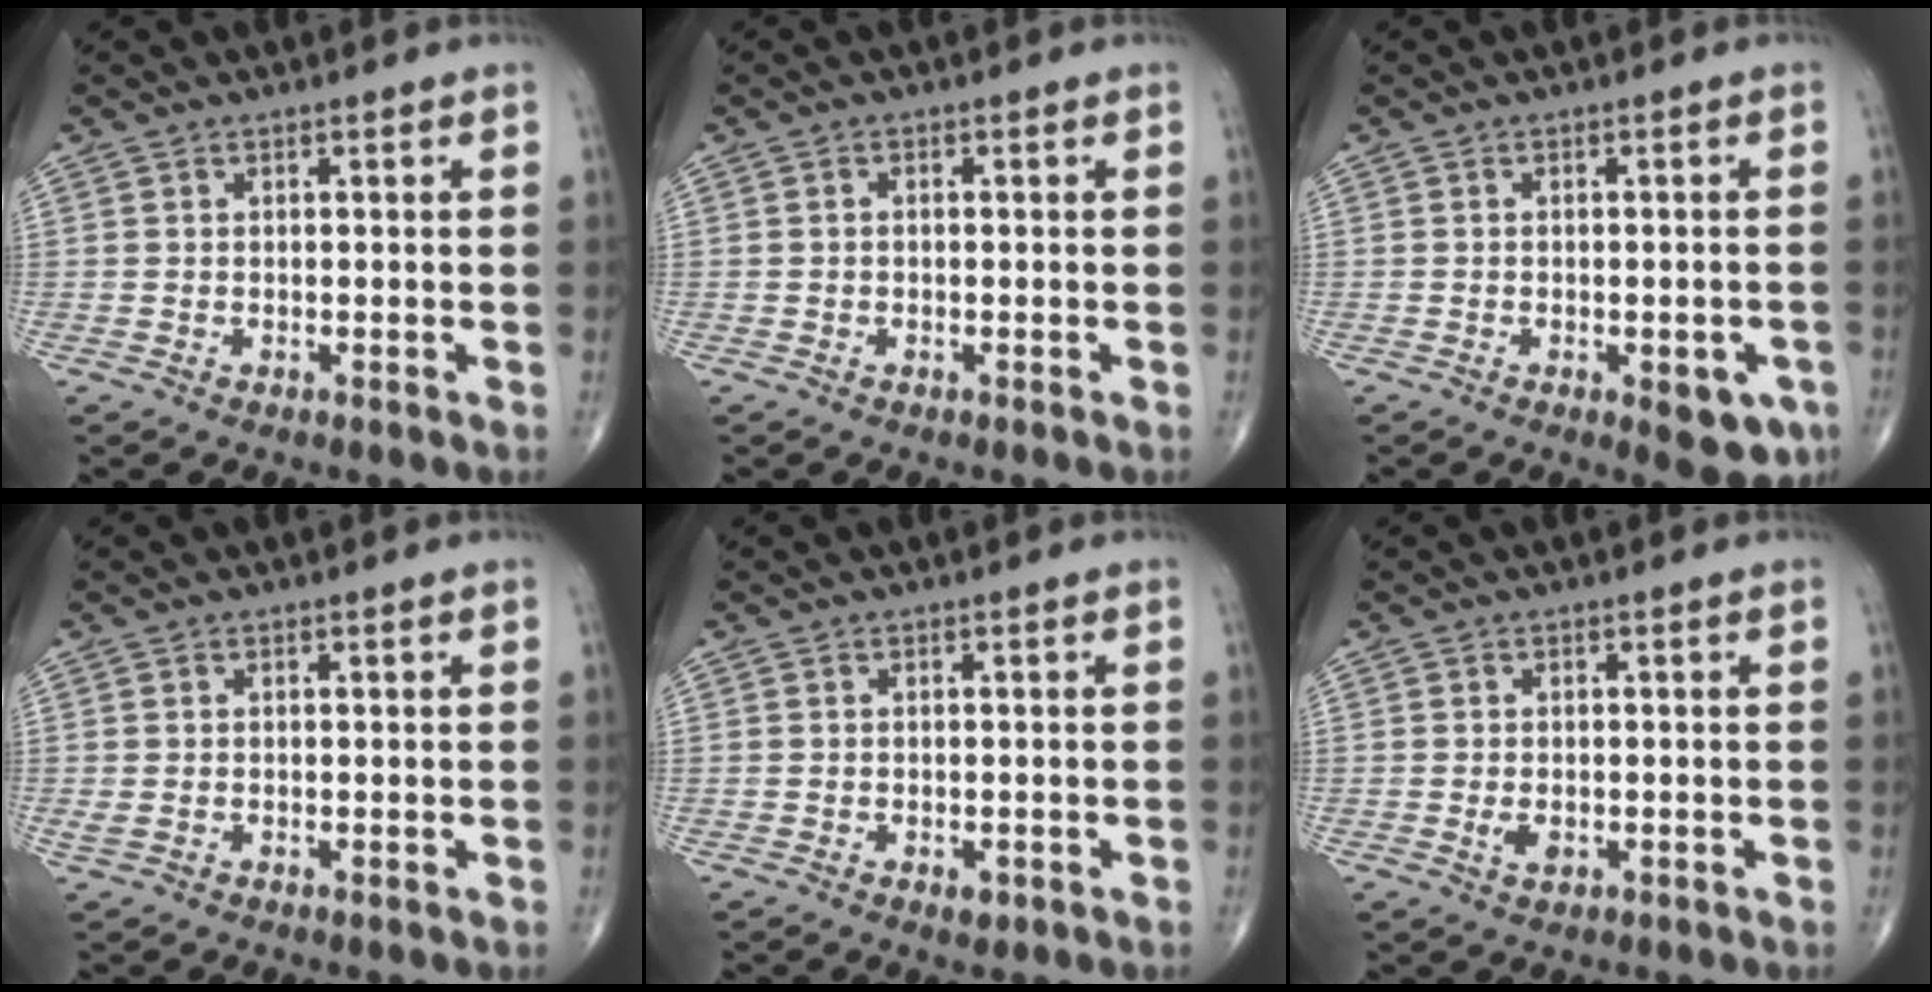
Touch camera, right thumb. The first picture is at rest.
{"total": 0.5, "force": [-0.1, 0.4, 0.4], "torque": [-0.007, 0.002, -0.004]}
{"total": 6.6, "force": [-2.7, 2.7, 5.4], "torque": [-0.050, 0.003, -0.025]}
{"total": 1.0, "force": [-0.1, 0.6, 0.8], "torque": [-0.025, 0.004, 0.002]}
{"total": 1.4, "force": [-0.6, 0.8, 1.0], "torque": [-0.014, -0.001, -0.007]}
{"total": 2.0, "force": [-0.4, 1.2, 1.6], "torque": [-0.029, -0.002, -0.006]}